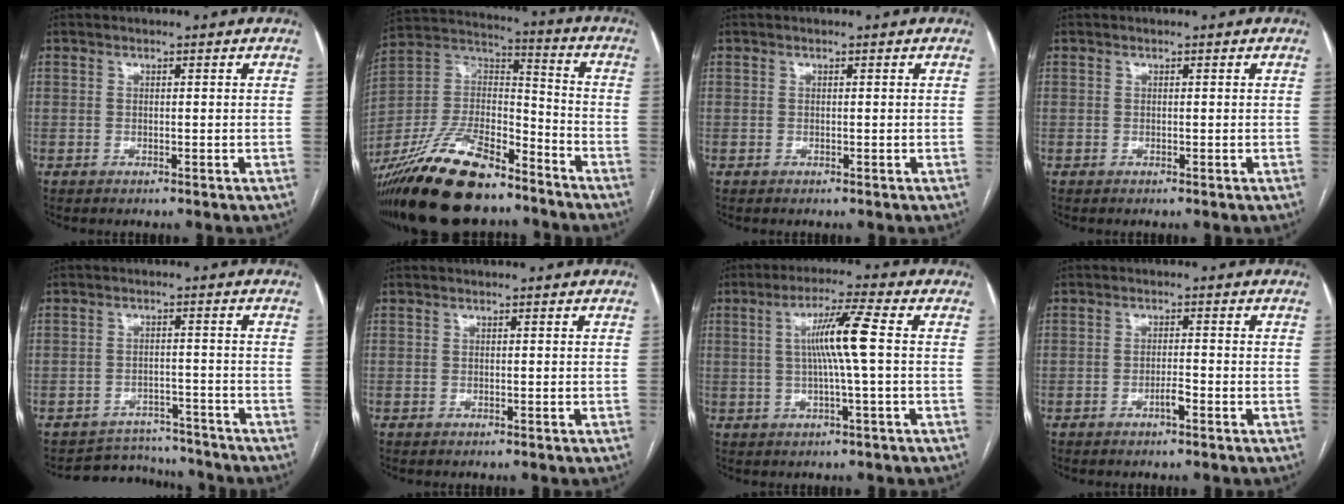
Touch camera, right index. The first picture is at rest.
{"total": 23.2, "force": [-17.7, 7.6, 13.0], "torque": [-0.289, -0.009, -0.323]}
{"total": 0.0}
{"total": 0.0}
{"total": 6.5, "force": [-6.1, 1.8, -1.3], "torque": [0.022, 0.020, -0.087]}
{"total": 0.0}
{"total": 7.7, "force": [0.7, -0.9, 7.6], "torque": [-0.137, 0.007, 0.013]}
{"total": 2.0, "force": [-1.1, 0.2, 1.6], "torque": [-0.028, 0.001, -0.020]}